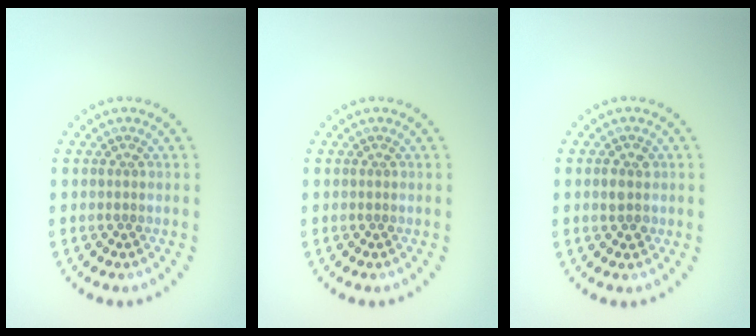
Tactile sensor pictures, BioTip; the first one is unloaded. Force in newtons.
{"total": 0.0}
{"total": 1.6, "press": 1.5, "slide": 0.2}